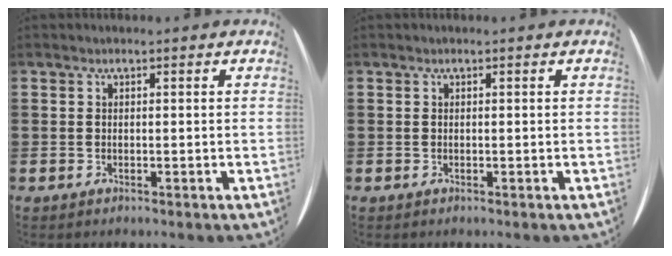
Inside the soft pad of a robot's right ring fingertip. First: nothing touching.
{"total": 0.0}